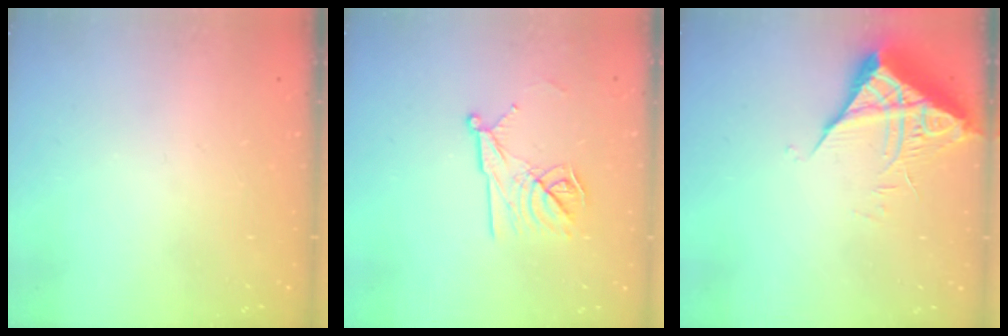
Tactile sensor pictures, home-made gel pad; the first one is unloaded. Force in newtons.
{"total": 12.0, "press": 12.0, "slide": 0.1}
{"total": 7.0, "press": 7.0, "slide": 0.6}